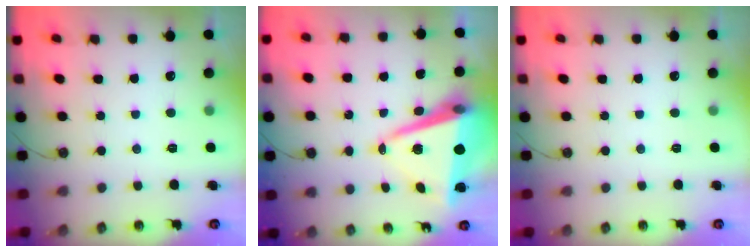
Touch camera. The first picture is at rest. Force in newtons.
{"total": 12.8, "press": 12.4, "slide": 3.2}
{"total": 0.0}